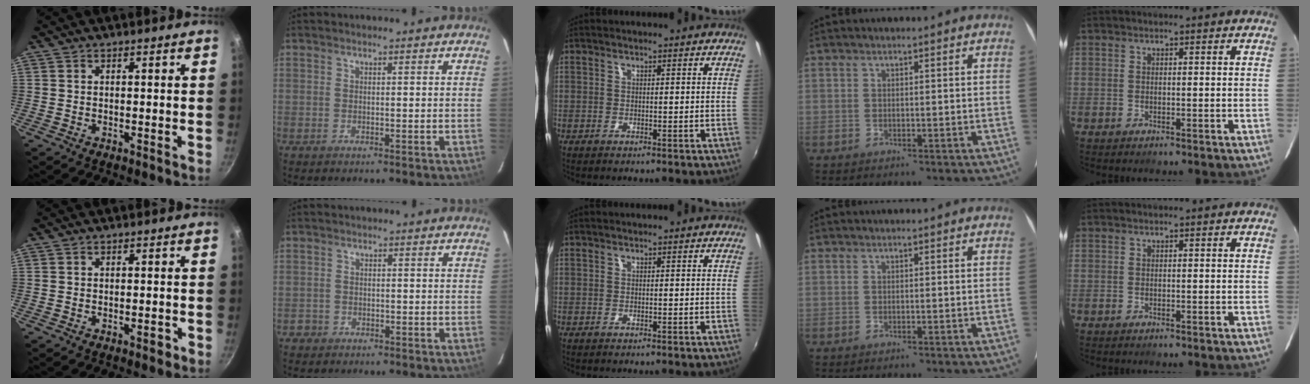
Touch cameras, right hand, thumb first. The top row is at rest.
{"thumb": {"total": 1.5, "force": [-0.8, 0.7, 1.0], "torque": [-0.012, 0.010, -0.009]}, "index": {"total": 2.1, "force": [-1.0, 1.8, 0.1], "torque": [-0.008, 0.008, -0.015]}}